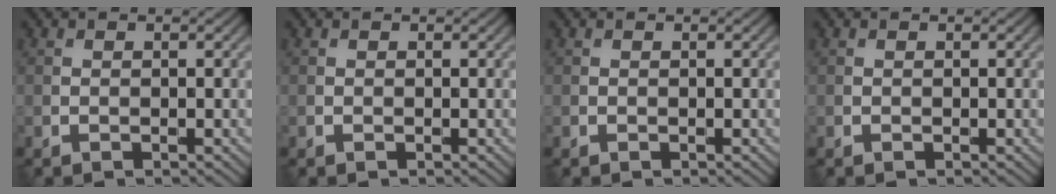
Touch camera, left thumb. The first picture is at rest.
{"total": 0.0}
{"total": 0.0}
{"total": 0.0}